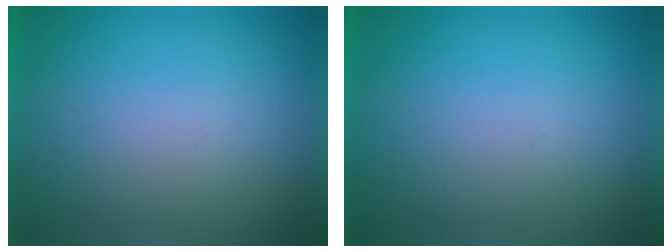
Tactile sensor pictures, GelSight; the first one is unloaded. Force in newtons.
{"total": 0.0}